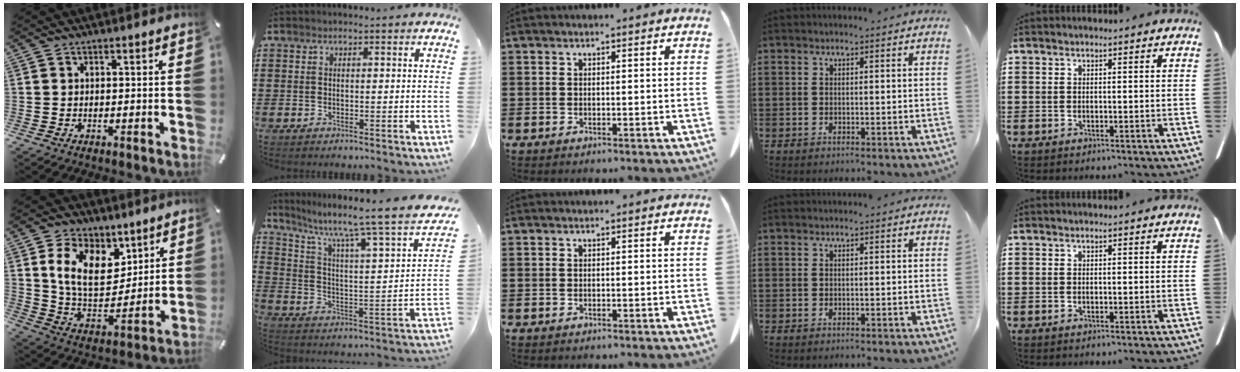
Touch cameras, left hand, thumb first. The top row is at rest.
{"thumb": {"total": 14.2, "force": [6.8, 9.6, 7.9], "torque": [-0.146, -0.029, 0.130]}, "index": {"total": 7.9, "force": [5.9, 0.0, 5.2], "torque": [-0.116, -0.055, 0.083]}}